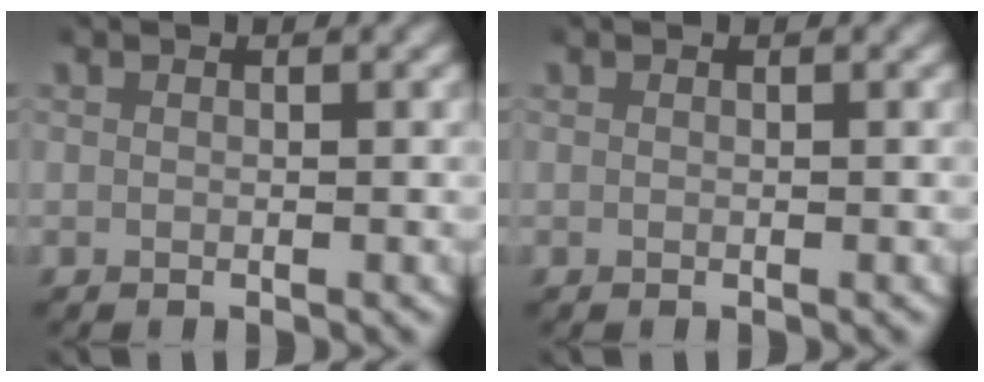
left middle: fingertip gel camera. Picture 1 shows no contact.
{"total": 0.0}